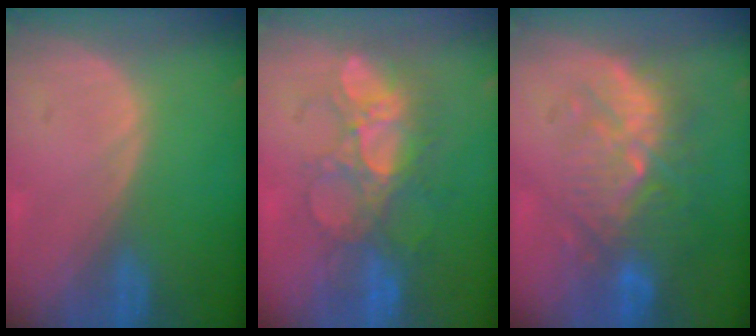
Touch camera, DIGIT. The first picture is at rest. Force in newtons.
{"total": 8.6, "press": 8.3, "slide": 2.4}
{"total": 10.3, "press": 9.5, "slide": 3.9}